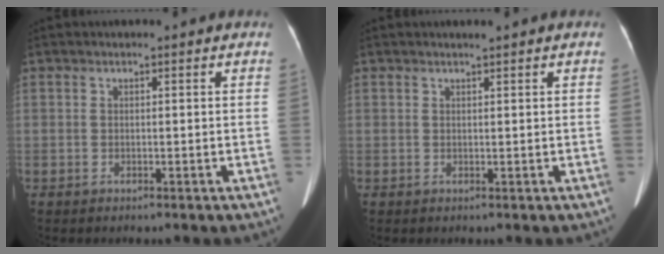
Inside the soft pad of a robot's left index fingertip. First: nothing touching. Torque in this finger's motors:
{"motor_torque": [0.05, -0.12, 0.02, 0.00]}